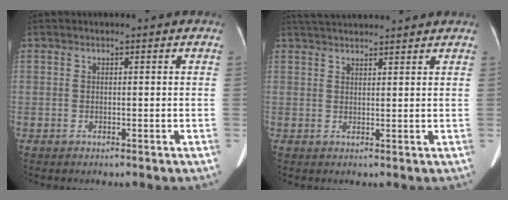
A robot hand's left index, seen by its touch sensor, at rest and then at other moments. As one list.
[{"total": 9.8, "force": [9.0, 0.9, 3.6], "torque": [-0.063, 0.038, 0.135]}]